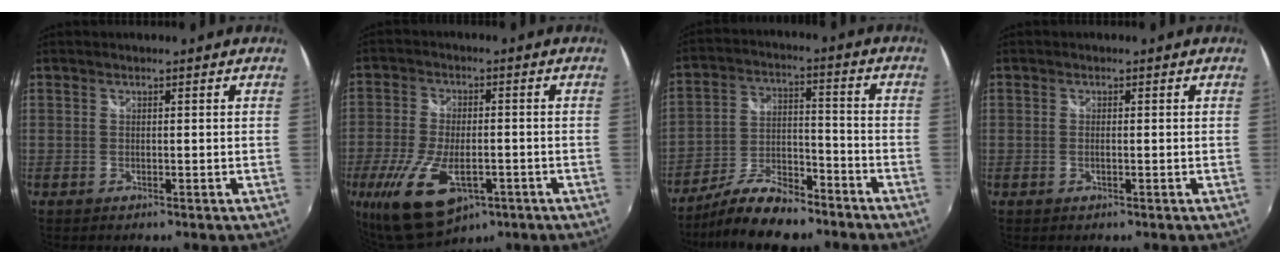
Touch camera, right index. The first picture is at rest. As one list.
[{"total": 15.1, "force": [-6.5, 7.2, 11.6], "torque": [-0.251, -0.042, -0.110]}, {"total": 12.8, "force": [-10.2, 4.3, 6.3], "torque": [-0.135, 0.002, -0.180]}, {"total": 0.8, "force": [-0.2, 0.1, 0.7], "torque": [-0.017, 0.000, -0.005]}]